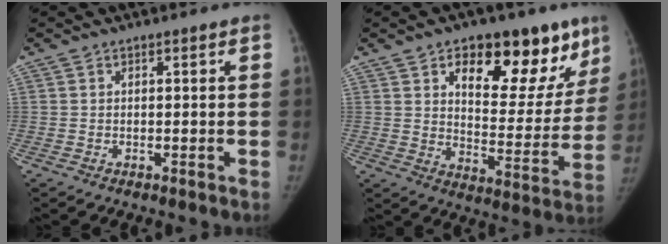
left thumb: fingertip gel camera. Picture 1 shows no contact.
{"total": 21.5, "force": [11.6, 10.5, 14.7], "torque": [-0.135, -0.043, 0.167]}